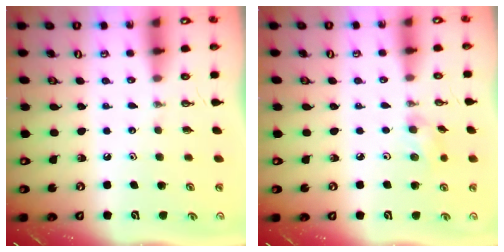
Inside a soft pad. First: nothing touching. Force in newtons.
{"total": 5.6, "press": 4.6, "slide": 3.3}